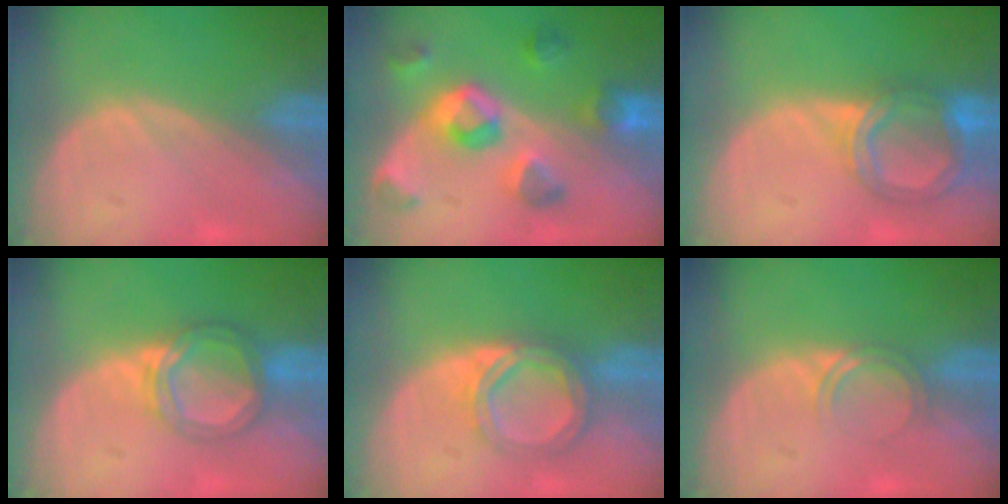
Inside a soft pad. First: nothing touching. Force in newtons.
{"total": 8.3, "press": 8.1, "slide": 1.9}
{"total": 6.4, "press": 5.9, "slide": 2.7}
{"total": 5.3, "press": 5.0, "slide": 1.8}
{"total": 5.6, "press": 5.3, "slide": 1.9}
{"total": 2.0, "press": 2.0, "slide": 0.2}